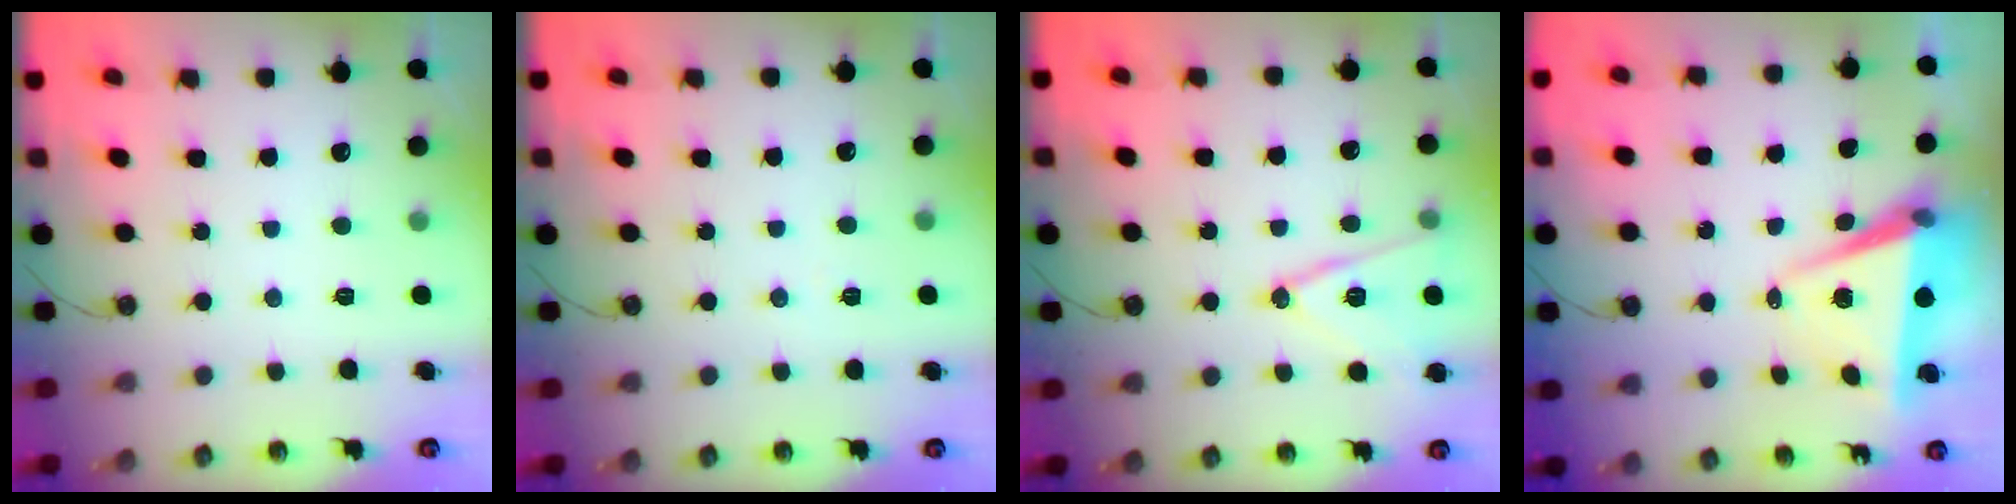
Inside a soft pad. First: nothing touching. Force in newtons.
{"total": 3.1, "press": 2.9, "slide": 1.1}
{"total": 13.4, "press": 13.0, "slide": 3.3}
{"total": 6.9, "press": 5.3, "slide": 4.4}